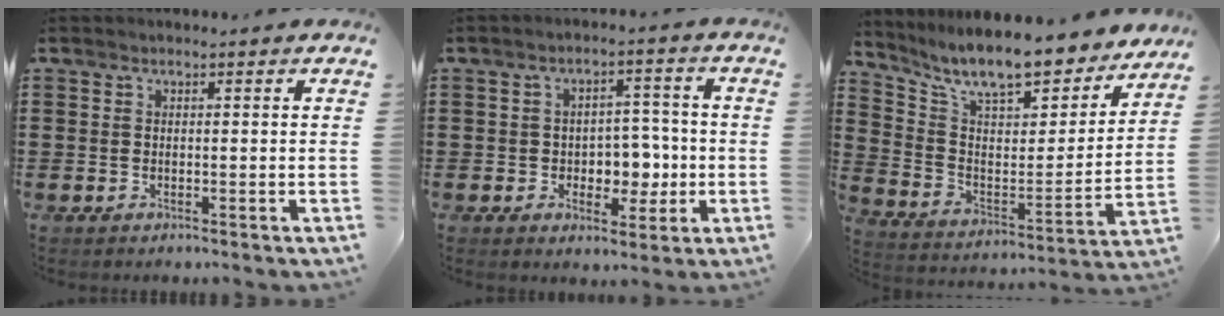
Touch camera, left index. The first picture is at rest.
{"total": 5.4, "force": [-0.9, 4.4, 3.0], "torque": [-0.054, 0.005, -0.021]}
{"total": 10.6, "force": [9.3, 1.6, 4.8], "torque": [-0.124, -0.062, 0.156]}